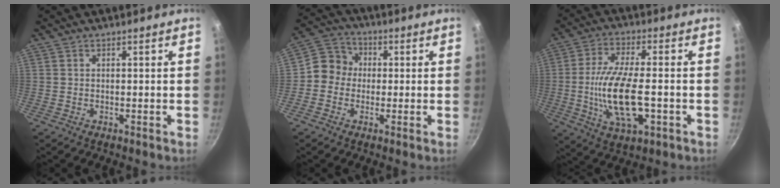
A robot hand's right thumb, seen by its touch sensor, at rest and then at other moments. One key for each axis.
{"total": 7.7, "fx": -0.4, "fy": 7.0, "fz": 3.3, "tx": -0.034, "ty": 0.028, "tz": -0.023}
{"total": 14.9, "fx": -2.3, "fy": 6.1, "fz": 13.4, "tx": -0.259, "ty": 0.003, "tz": -0.038}